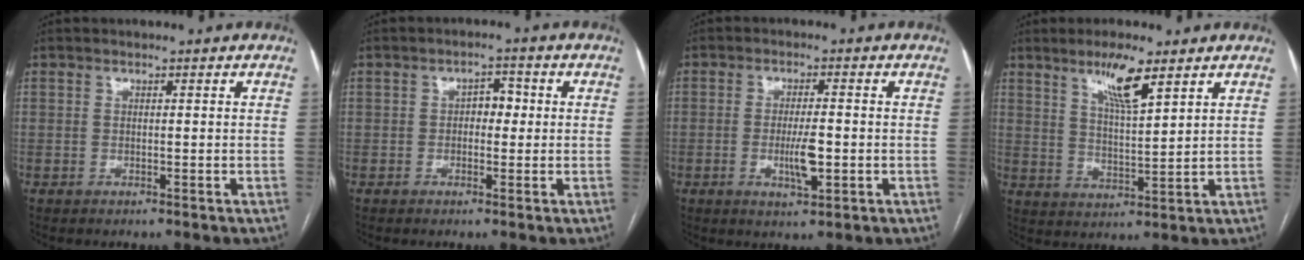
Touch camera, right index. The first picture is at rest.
{"total": 3.0, "force": [0.1, 1.9, 2.4], "torque": [-0.029, 0.015, -0.001]}
{"total": 5.0, "force": [-1.2, 1.0, 4.7], "torque": [-0.090, -0.006, -0.017]}
{"total": 7.3, "force": [4.7, 0.8, 5.6], "torque": [-0.104, -0.006, 0.085]}